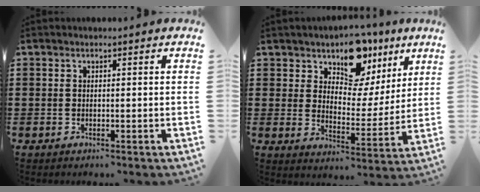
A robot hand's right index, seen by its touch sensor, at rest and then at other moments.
{"total": 10.4, "force": [8.1, 5.2, 4.0], "torque": [-0.077, -0.039, 0.146]}